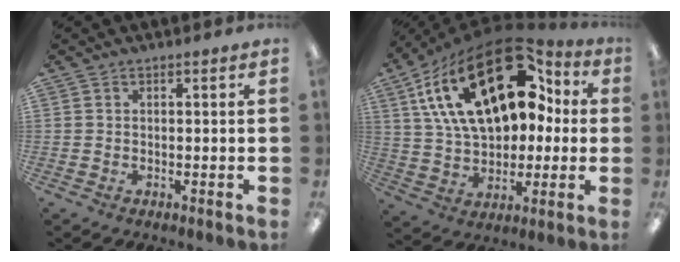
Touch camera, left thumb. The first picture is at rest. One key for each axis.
{"total": 28.5, "fx": 11.7, "fy": 16.3, "fz": 20.2, "tx": -0.370, "ty": -0.049, "tz": 0.204}